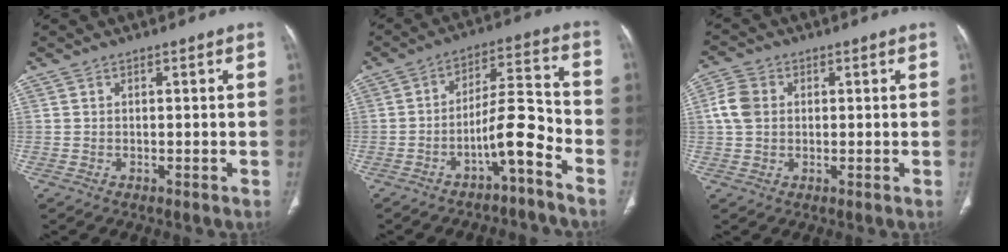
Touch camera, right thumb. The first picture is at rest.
{"total": 8.9, "force": [-5.2, 1.7, 7.0], "torque": [-0.117, 0.072, -0.088]}
{"total": 5.2, "force": [0.6, 4.1, 3.1], "torque": [-0.065, 0.010, 0.008]}